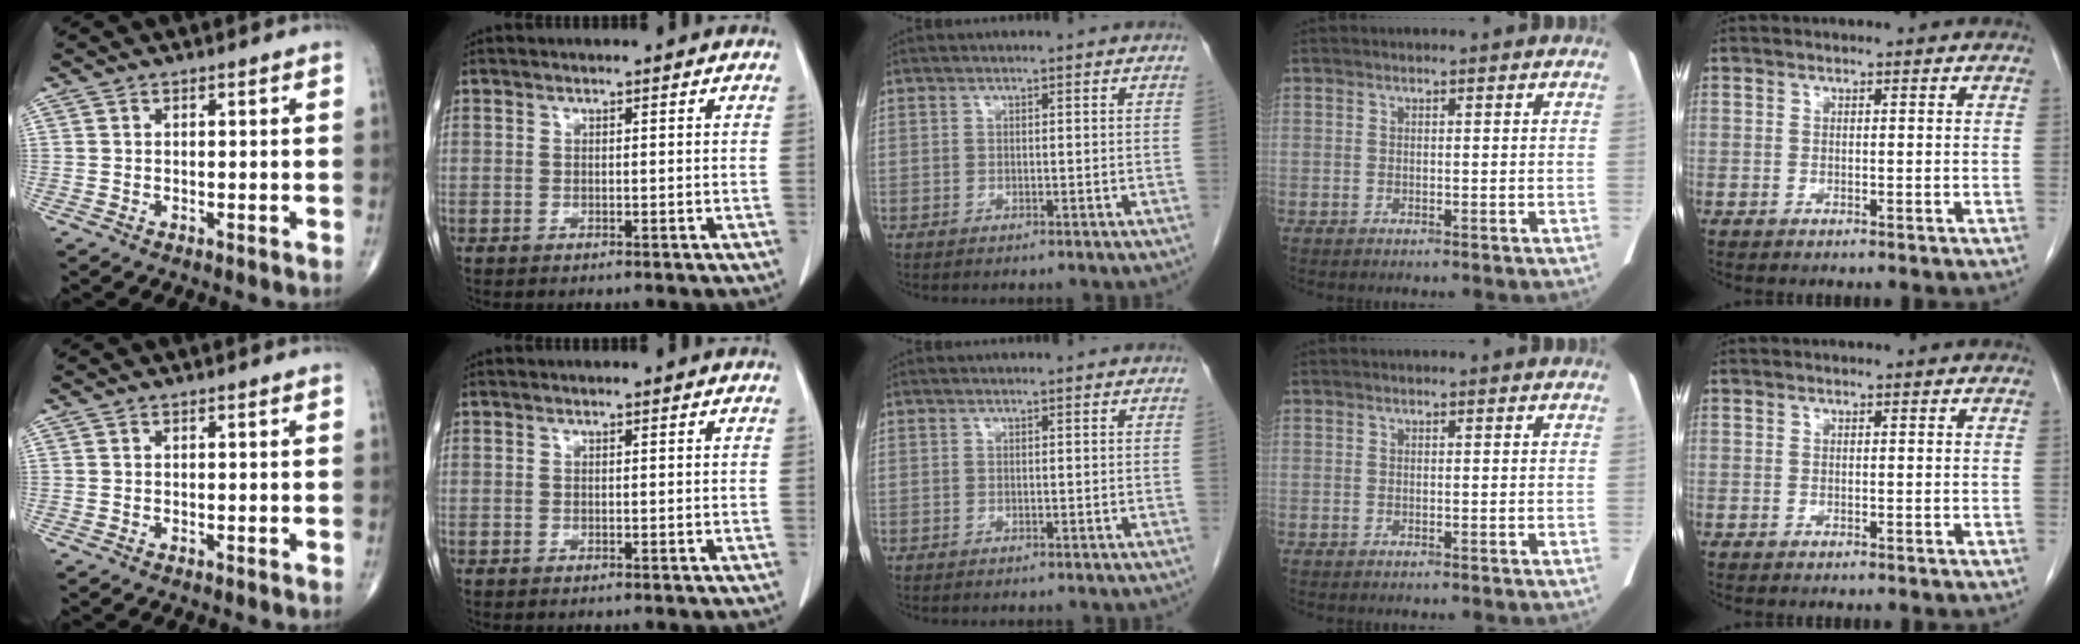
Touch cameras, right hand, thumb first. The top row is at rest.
{}